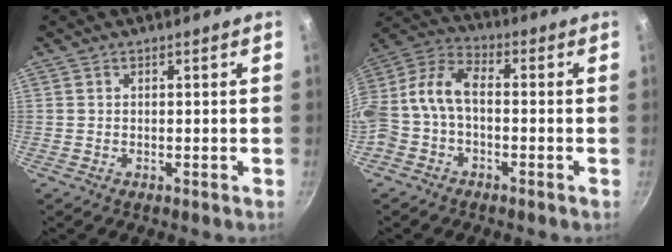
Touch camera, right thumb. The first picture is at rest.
{"total": 10.2, "force": [-1.7, 6.5, 7.6], "torque": [-0.153, 0.048, -0.048]}